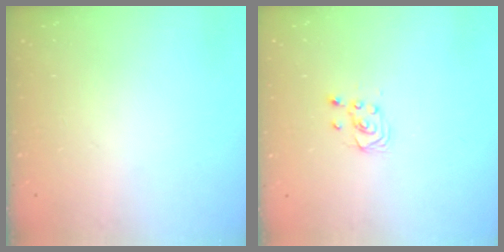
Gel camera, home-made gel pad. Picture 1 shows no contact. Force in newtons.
{"total": 2.5, "press": 2.2, "slide": 1.1}